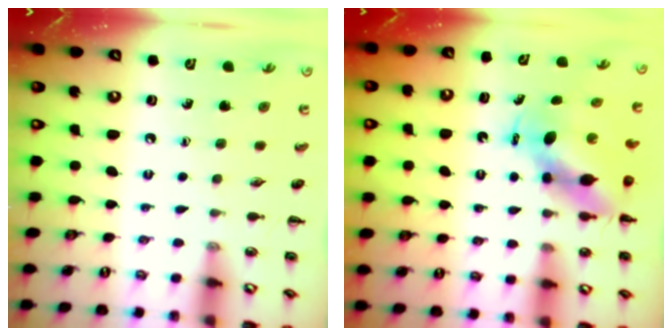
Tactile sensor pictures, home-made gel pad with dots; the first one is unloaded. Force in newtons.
{"total": 8.7, "press": 8.5, "slide": 1.5}